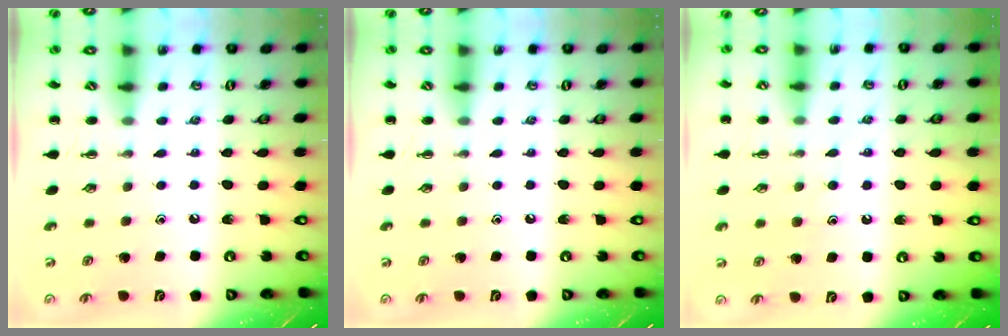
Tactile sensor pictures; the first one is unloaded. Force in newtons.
{"total": 0.0}
{"total": 7.7, "press": 7.6, "slide": 1.1}